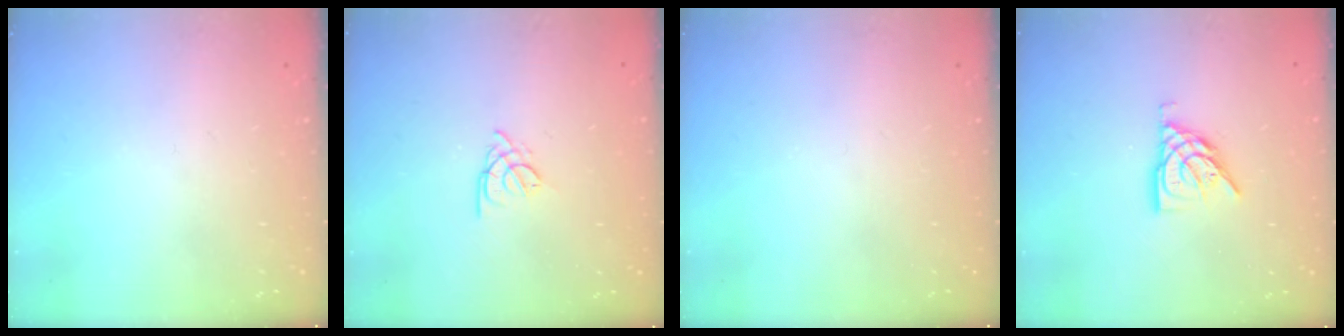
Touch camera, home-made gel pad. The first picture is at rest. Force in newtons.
{"total": 2.7, "press": 2.6, "slide": 0.5}
{"total": 0.0}
{"total": 9.3, "press": 9.2, "slide": 1.2}